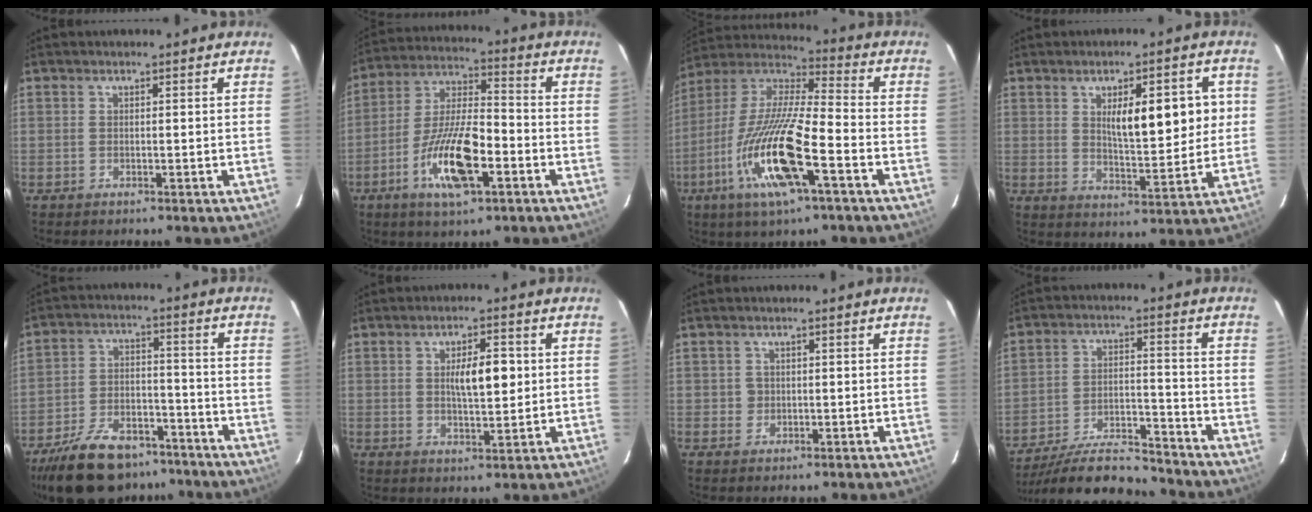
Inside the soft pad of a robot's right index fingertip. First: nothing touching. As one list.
[{"total": 13.6, "force": [-5.4, 3.4, 12.0], "torque": [-0.237, -0.003, -0.095]}, {"total": 18.2, "force": [-6.9, 2.8, 16.6], "torque": [-0.351, -0.017, -0.130]}, {"total": 10.6, "force": [2.5, 3.3, 9.7], "torque": [-0.141, 0.008, 0.045]}, {"total": 15.1, "force": [-11.8, 6.5, 6.9], "torque": [-0.127, 0.012, -0.192]}, {"total": 6.3, "force": [0.9, 2.0, 6.0], "torque": [-0.098, 0.007, 0.019]}, {"total": 1.4, "force": [0.0, 1.4, 0.3], "torque": [-0.004, 0.005, 0.003]}, {"total": 12.4, "force": [-11.8, 1.6, 3.6], "torque": [-0.062, 0.012, -0.203]}]